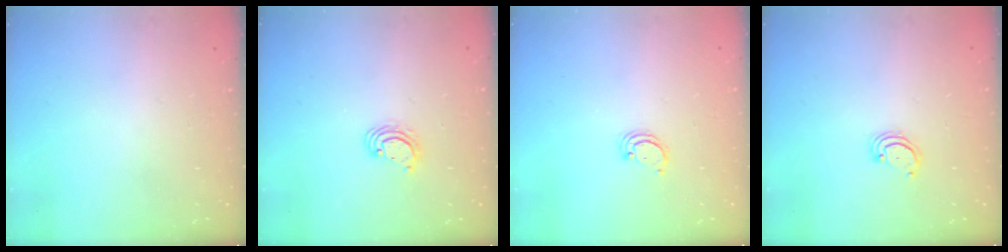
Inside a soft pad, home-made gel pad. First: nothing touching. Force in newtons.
{"total": 3.6, "press": 3.6, "slide": 0.2}
{"total": 2.1, "press": 2.1, "slide": 0.2}
{"total": 2.3, "press": 2.2, "slide": 0.2}